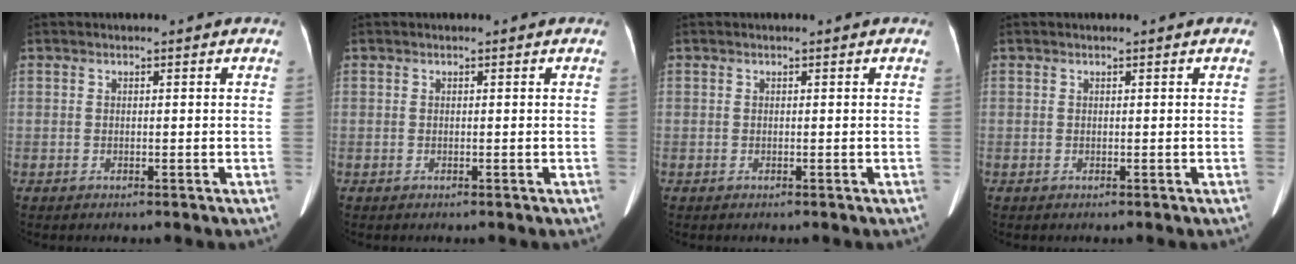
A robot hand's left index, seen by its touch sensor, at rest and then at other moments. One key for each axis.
{"total": 0.0}
{"total": 0.0}
{"total": 0.0}